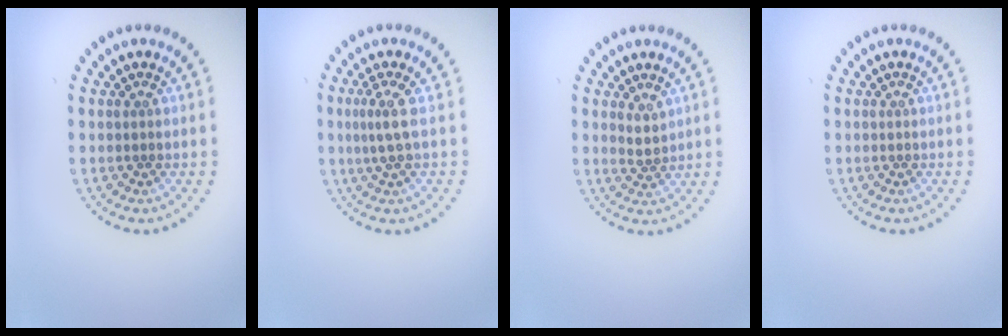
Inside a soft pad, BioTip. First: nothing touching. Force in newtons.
{"total": 2.3, "press": 1.5, "slide": 1.7}
{"total": 1.5, "press": 1.1, "slide": 1.0}
{"total": 0.0}